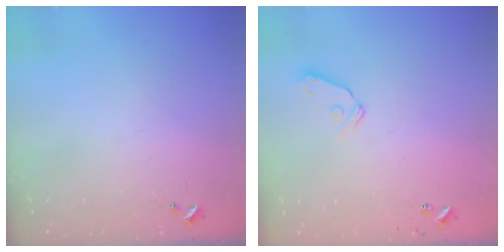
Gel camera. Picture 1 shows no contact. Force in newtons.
{"total": 7.1, "press": 7.1, "slide": 0.5}